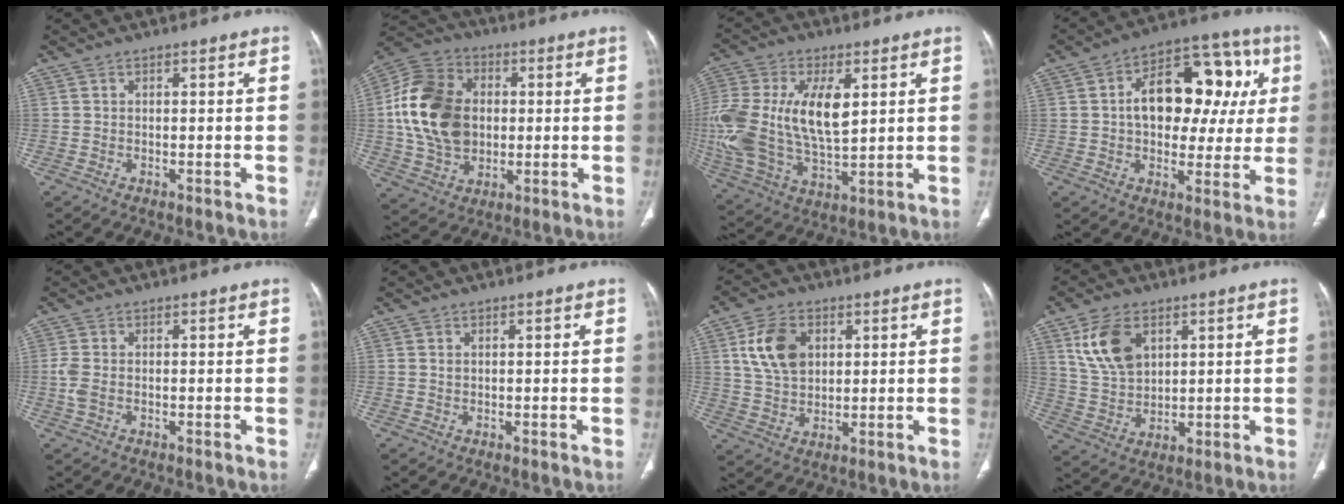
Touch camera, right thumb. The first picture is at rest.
{"total": 18.5, "force": [1.1, 13.9, 12.2], "torque": [-0.220, 0.015, 0.022]}
{"total": 22.6, "force": [3.5, 12.0, 18.8], "torque": [-0.414, -0.010, 0.066]}
{"total": 19.9, "force": [3.4, 12.4, 15.2], "torque": [-0.162, 0.034, 0.047]}
{"total": 2.7, "force": [-0.5, 1.5, 2.1], "torque": [-0.068, 0.001, -0.011]}
{"total": 0.5, "force": [0.2, 0.4, 0.3], "torque": [-0.005, 0.000, 0.005]}
{"total": 9.9, "force": [3.1, 6.8, 6.5], "torque": [-0.107, -0.007, 0.062]}
{"total": 10.7, "force": [4.4, 7.0, 6.9], "torque": [-0.115, -0.015, 0.096]}